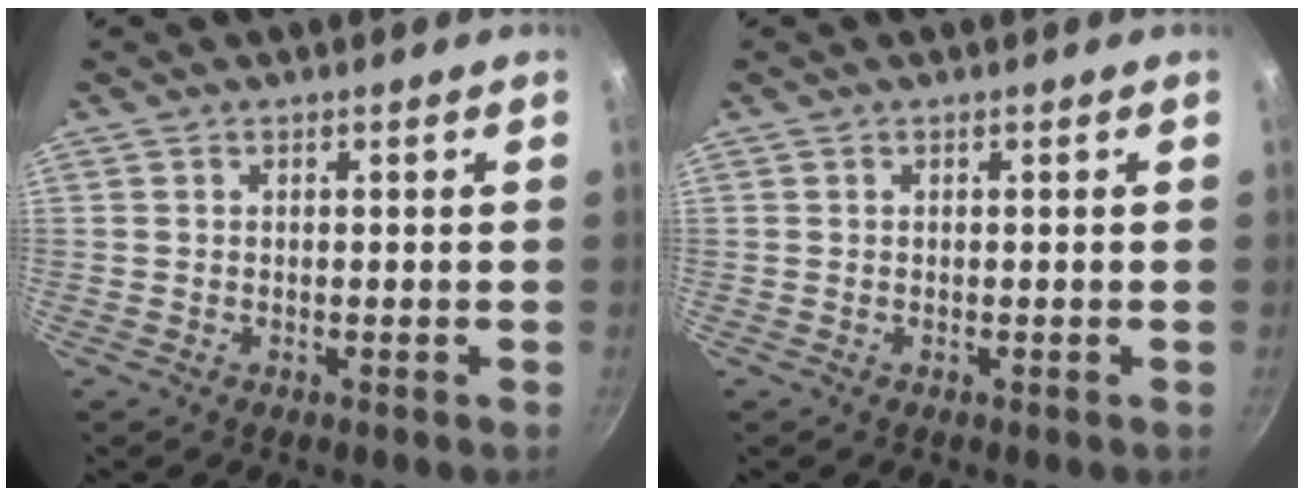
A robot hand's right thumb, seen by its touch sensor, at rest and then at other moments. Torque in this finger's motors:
{"motor_torque": [-0.05, 0.04, 0.11, -0.28, 0.00]}